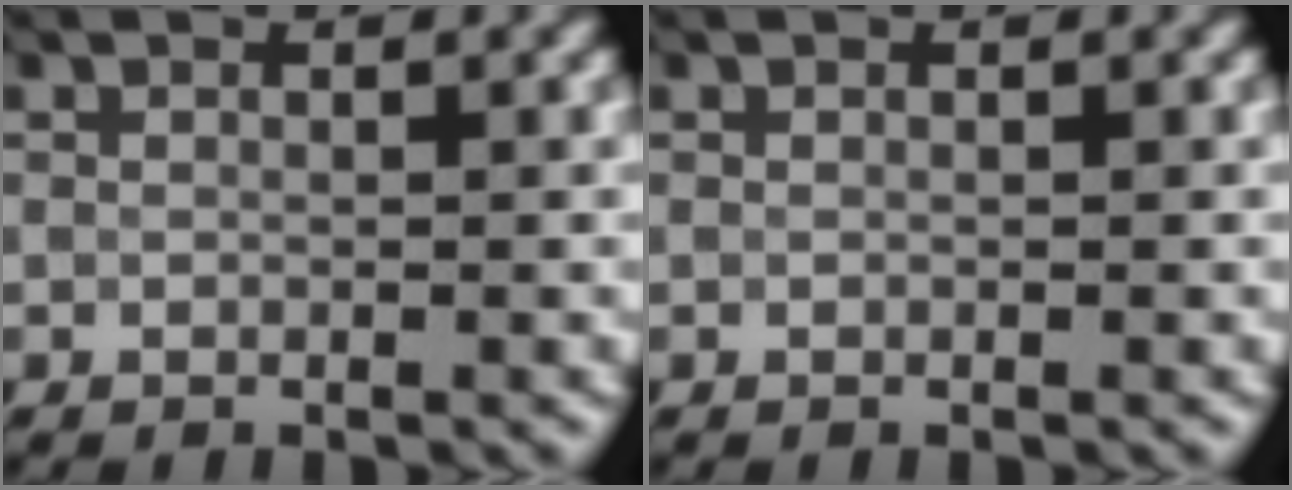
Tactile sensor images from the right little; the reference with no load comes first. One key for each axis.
{"total": 0.0}